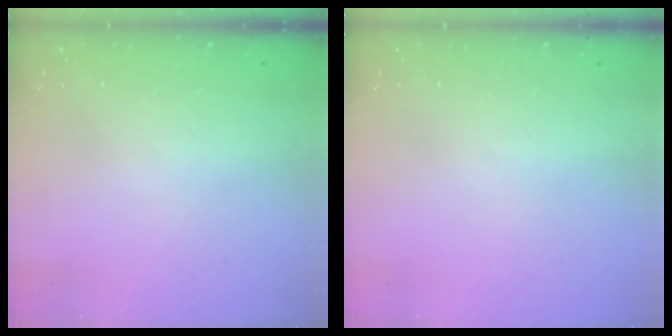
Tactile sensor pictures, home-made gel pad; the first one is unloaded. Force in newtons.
{"total": 0.0}